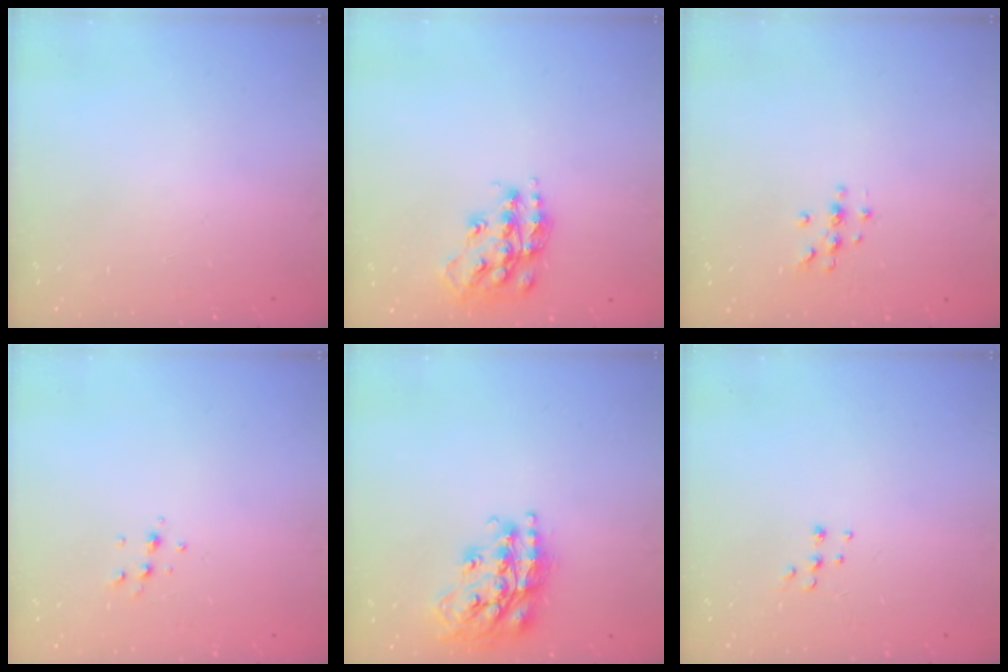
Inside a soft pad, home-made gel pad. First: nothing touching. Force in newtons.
{"total": 14.7, "press": 14.7, "slide": 0.9}
{"total": 4.9, "press": 4.9, "slide": 0.5}
{"total": 4.9, "press": 4.8, "slide": 1.1}
{"total": 18.0, "press": 17.9, "slide": 1.6}
{"total": 5.5, "press": 5.4, "slide": 1.0}